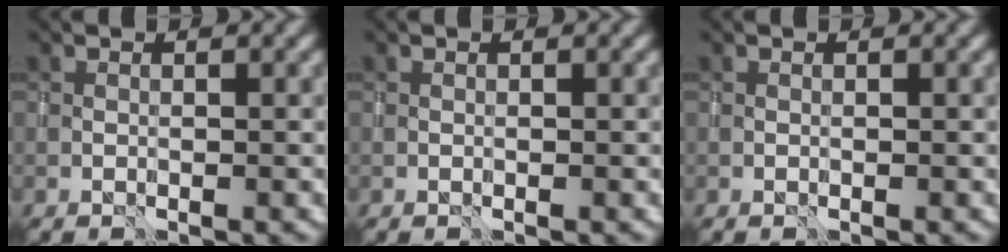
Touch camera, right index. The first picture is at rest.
{"total": 0.0}
{"total": 0.0}